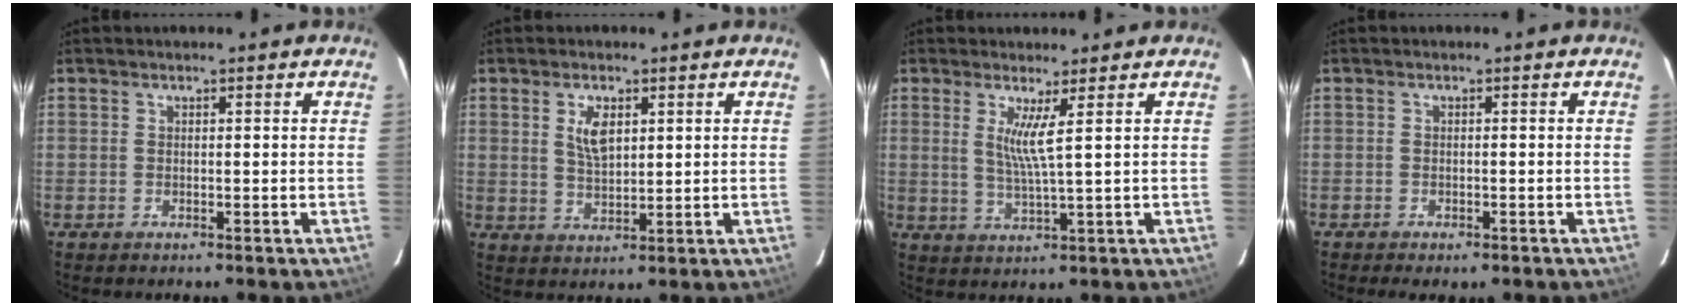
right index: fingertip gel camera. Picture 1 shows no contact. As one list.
[{"total": 5.4, "force": [1.9, 2.7, 4.2], "torque": [-0.073, 0.003, 0.041]}, {"total": 4.3, "force": [1.7, -0.8, 3.9], "torque": [-0.075, -0.015, 0.029]}, {"total": 3.3, "force": [-2.5, 1.4, 1.8], "torque": [-0.041, -0.014, -0.034]}]